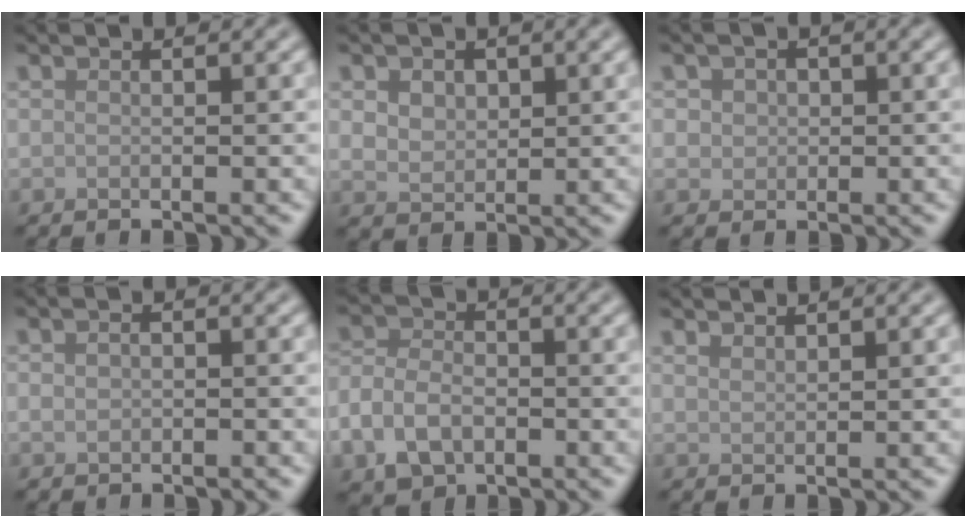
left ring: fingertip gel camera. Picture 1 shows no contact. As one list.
[{"total": 2.8, "force": [1.0, 2.0, 1.6], "torque": [-0.029, 0.005, 0.011]}, {"total": 2.1, "force": [0.6, 1.9, 0.9], "torque": [-0.011, 0.005, 0.008]}, {"total": 1.3, "force": [-0.4, 1.0, 0.7], "torque": [-0.014, -0.003, -0.008]}, {"total": 4.9, "force": [-2.0, 3.4, 2.9], "torque": [-0.064, -0.004, -0.044]}, {"total": 1.1, "force": [1.1, 0.1, 0.1], "torque": [-0.003, 0.000, 0.022]}]